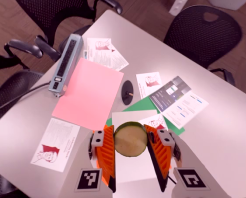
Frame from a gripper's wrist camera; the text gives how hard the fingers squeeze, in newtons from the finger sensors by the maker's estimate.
{"total": 11.6, "left": 11.7, "right": 11.5}